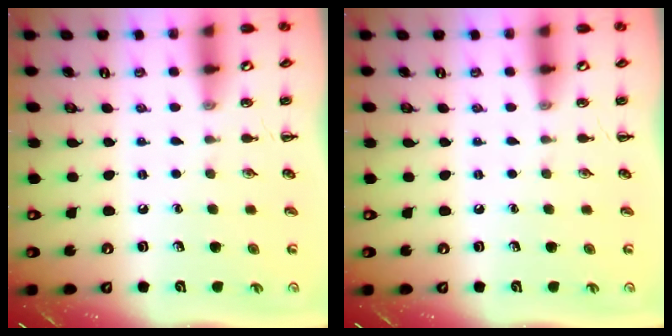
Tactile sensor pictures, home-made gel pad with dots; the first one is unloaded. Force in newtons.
{"total": 0.0}